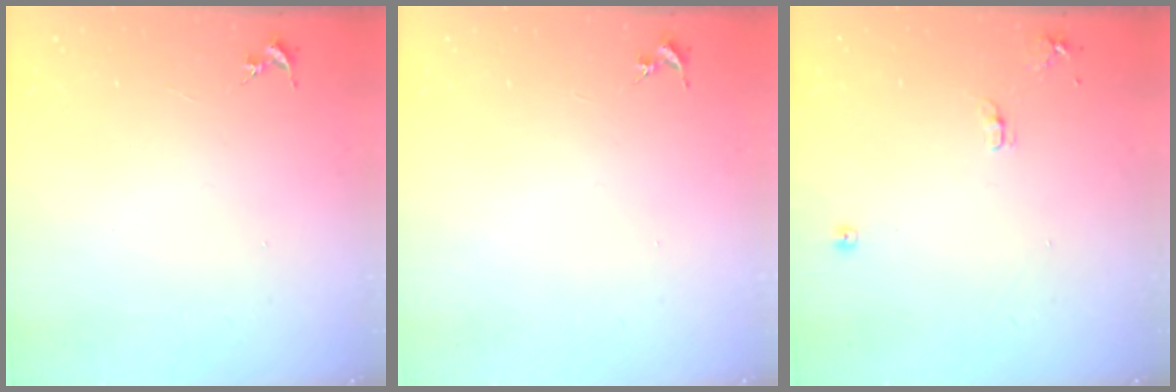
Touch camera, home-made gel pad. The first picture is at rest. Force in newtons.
{"total": 0.0}
{"total": 7.2, "press": 7.2, "slide": 0.8}